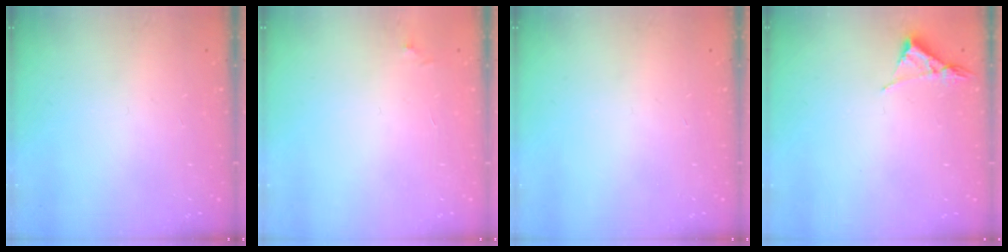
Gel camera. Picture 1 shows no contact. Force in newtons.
{"total": 3.3, "press": 3.2, "slide": 0.5}
{"total": 0.0}
{"total": 3.1, "press": 3.1, "slide": 0.5}